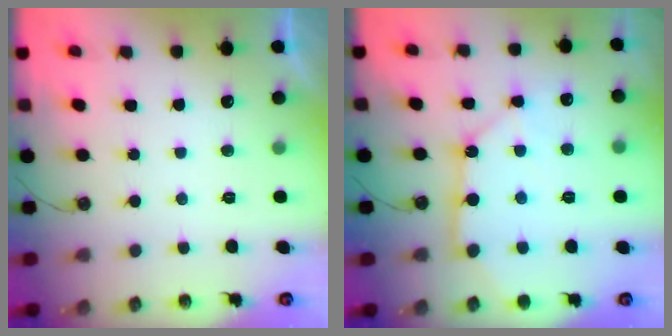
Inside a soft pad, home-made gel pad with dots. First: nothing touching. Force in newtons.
{"total": 12.6, "press": 12.5, "slide": 1.3}